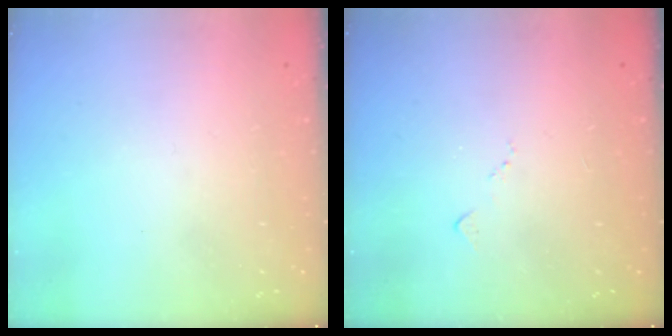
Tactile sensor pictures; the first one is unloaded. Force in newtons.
{"total": 6.2, "press": 6.1, "slide": 0.8}